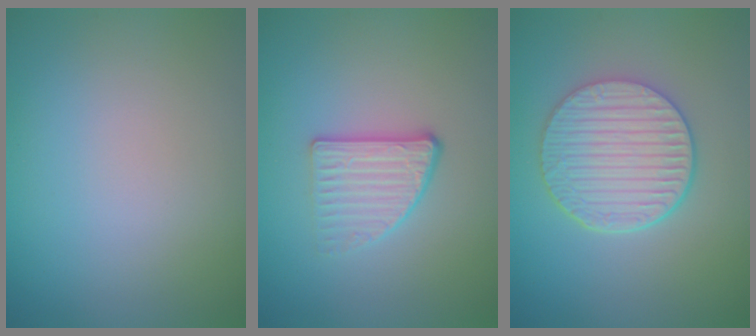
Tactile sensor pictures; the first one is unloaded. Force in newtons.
{"total": 2.9, "press": 2.5, "slide": 1.4}
{"total": 6.0, "press": 4.5, "slide": 4.0}